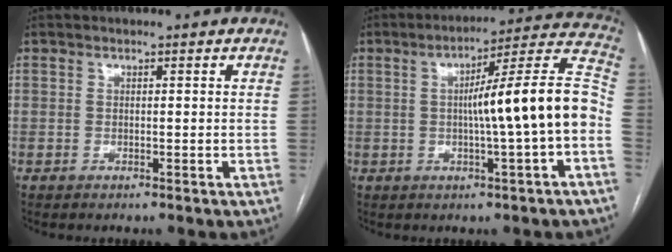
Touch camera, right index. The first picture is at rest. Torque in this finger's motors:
{"motor_torque": [1.16, -0.20, 0.72, 0.19]}